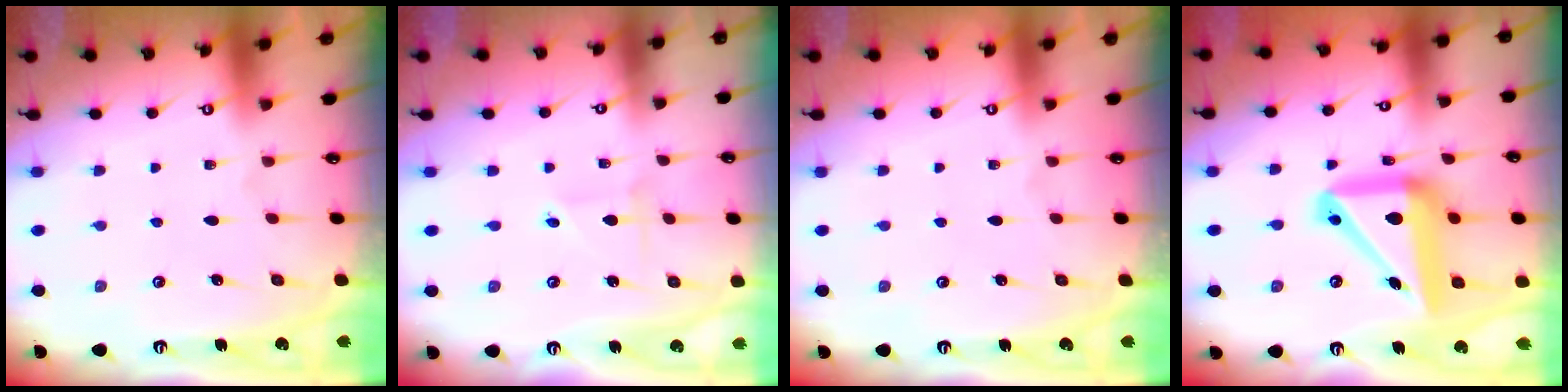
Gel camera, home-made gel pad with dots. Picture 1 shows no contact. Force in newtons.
{"total": 0.7, "press": 0.7, "slide": 0.0}
{"total": 0.0}
{"total": 18.8, "press": 18.6, "slide": 2.4}